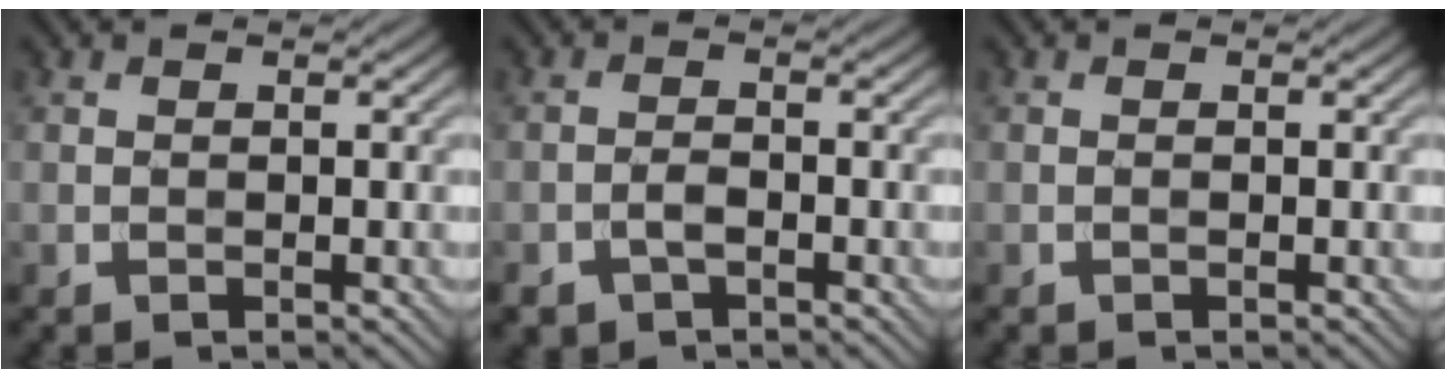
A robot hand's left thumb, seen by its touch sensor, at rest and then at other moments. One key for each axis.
{"total": 2.7, "fx": -1.5, "fy": 1.5, "fz": 1.6, "tx": -0.034, "ty": 0.000, "tz": -0.032}
{"total": 0.0}